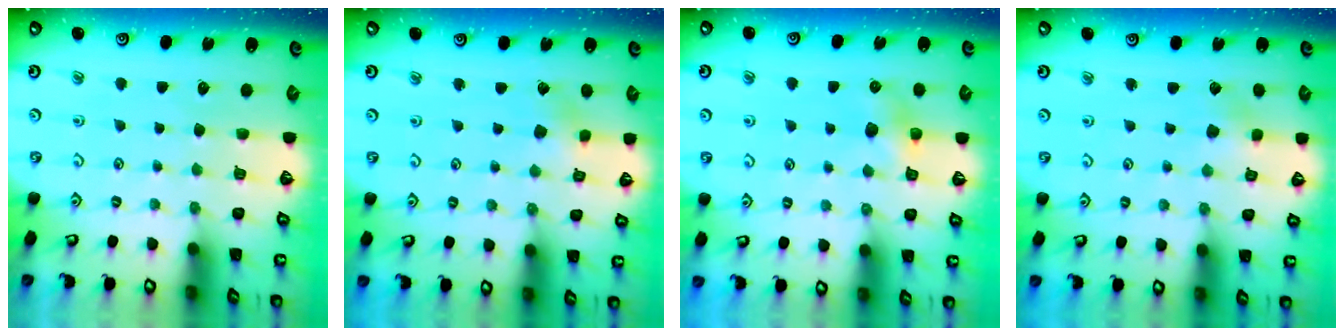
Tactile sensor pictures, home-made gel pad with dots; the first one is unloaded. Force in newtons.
{"total": 3.3, "press": 3.3, "slide": 0.3}
{"total": 5.8, "press": 5.8, "slide": 0.4}
{"total": 3.0, "press": 3.0, "slide": 0.5}